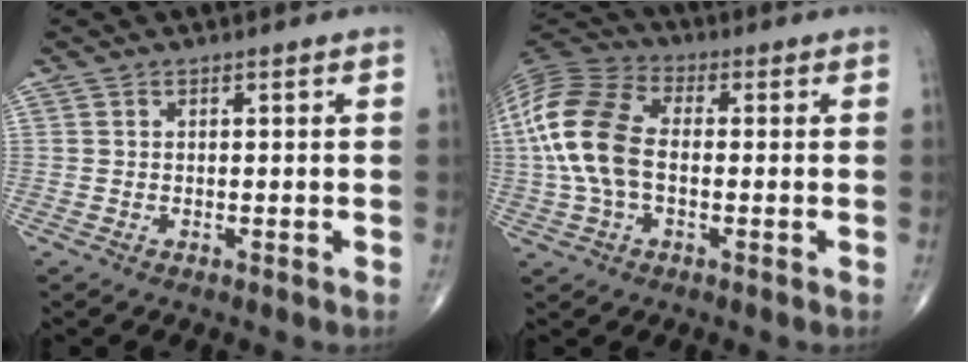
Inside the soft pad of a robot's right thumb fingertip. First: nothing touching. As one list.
[{"total": 15.1, "force": [-0.4, 8.9, 12.1], "torque": [-0.268, 0.031, -0.014]}]